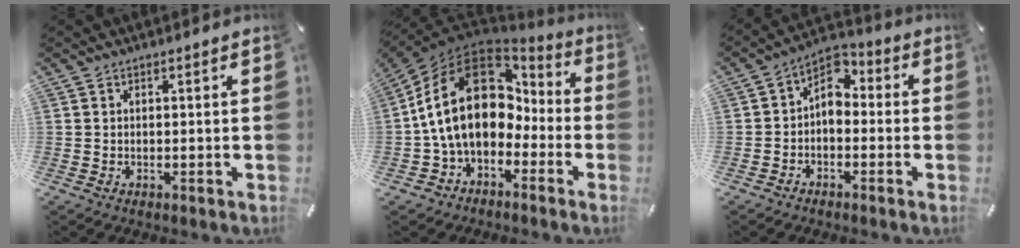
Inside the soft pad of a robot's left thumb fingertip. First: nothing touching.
{"total": 20.9, "force": [2.1, 14.8, 14.6], "torque": [-0.292, 0.004, 0.039]}
{"total": 5.6, "force": [-0.5, 4.3, 3.5], "torque": [-0.066, 0.002, -0.015]}